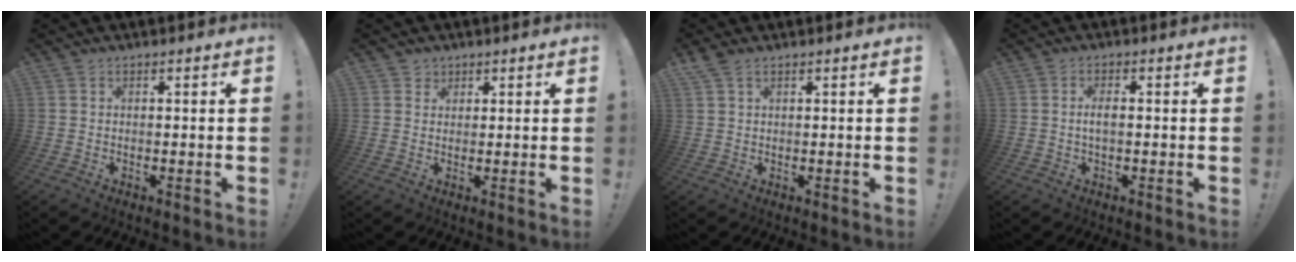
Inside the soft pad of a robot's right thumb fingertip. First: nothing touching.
{"total": 2.3, "force": [1.5, 1.8, 0.0], "torque": [0.003, -0.009, 0.025]}
{"total": 2.5, "force": [1.7, 1.1, 1.4], "torque": [-0.032, -0.002, 0.032]}
{"total": 2.9, "force": [-0.2, 1.0, 2.7], "torque": [-0.053, 0.002, -0.008]}